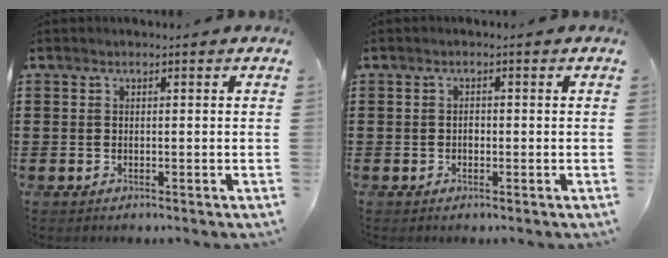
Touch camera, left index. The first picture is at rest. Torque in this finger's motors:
{"motor_torque": [2.14, 0.00, 0.00, 0.02]}